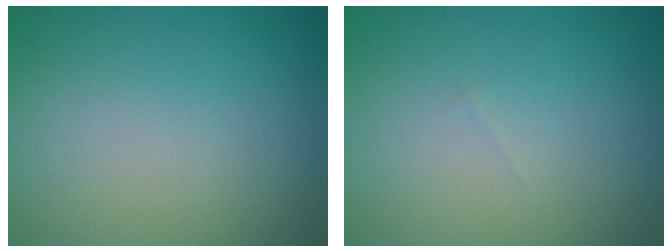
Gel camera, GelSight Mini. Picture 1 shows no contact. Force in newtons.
{"total": 0.0}